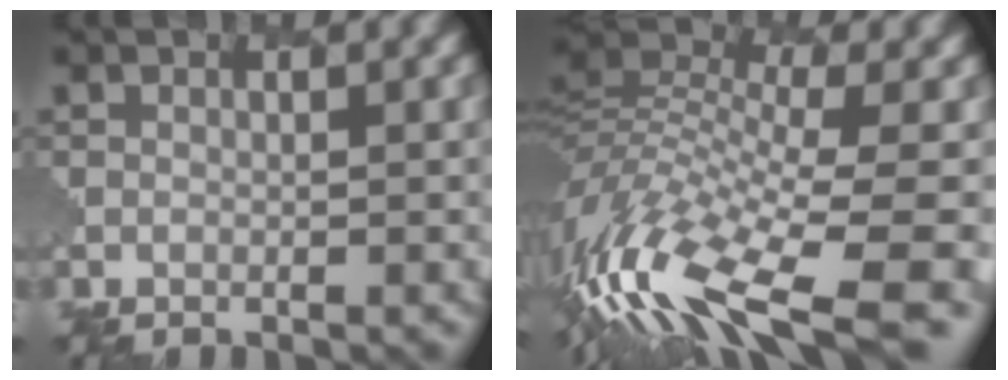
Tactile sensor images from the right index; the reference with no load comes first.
{"total": 12.6, "force": [-6.9, 4.1, 9.8], "torque": [-0.215, 0.009, -0.124]}